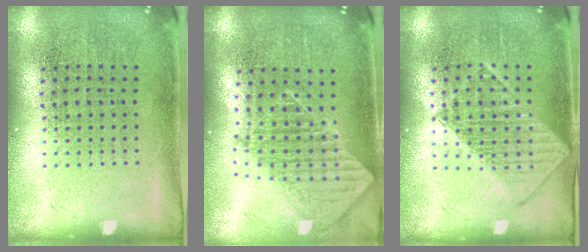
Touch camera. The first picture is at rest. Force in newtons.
{"total": 1.9, "press": 1.5, "slide": 1.1}
{"total": 1.3, "press": 1.3, "slide": 0.1}